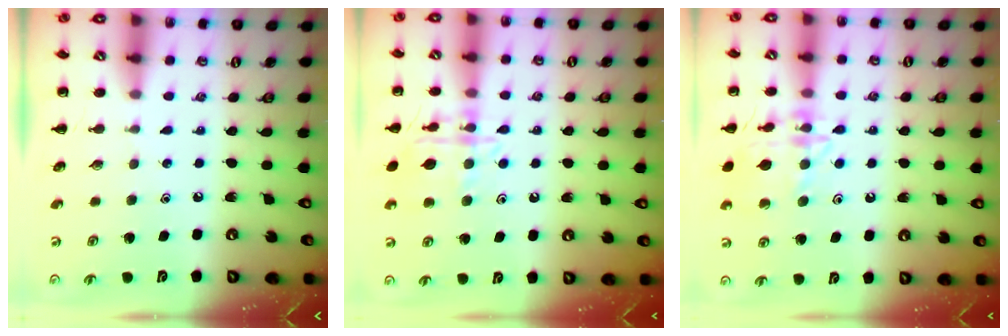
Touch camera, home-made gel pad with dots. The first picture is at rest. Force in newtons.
{"total": 13.3, "press": 13.2, "slide": 0.9}
{"total": 14.8, "press": 14.7, "slide": 0.8}